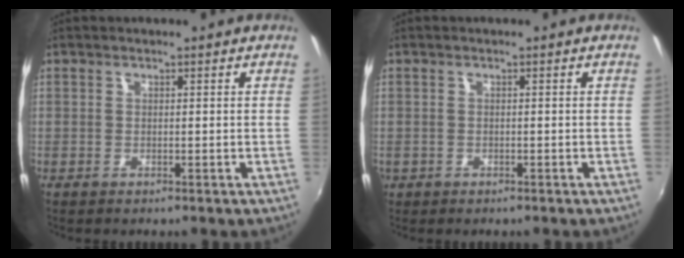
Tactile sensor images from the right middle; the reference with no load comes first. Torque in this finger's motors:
{"motor_torque": [-0.02, 0.01, -0.03, 0.00]}